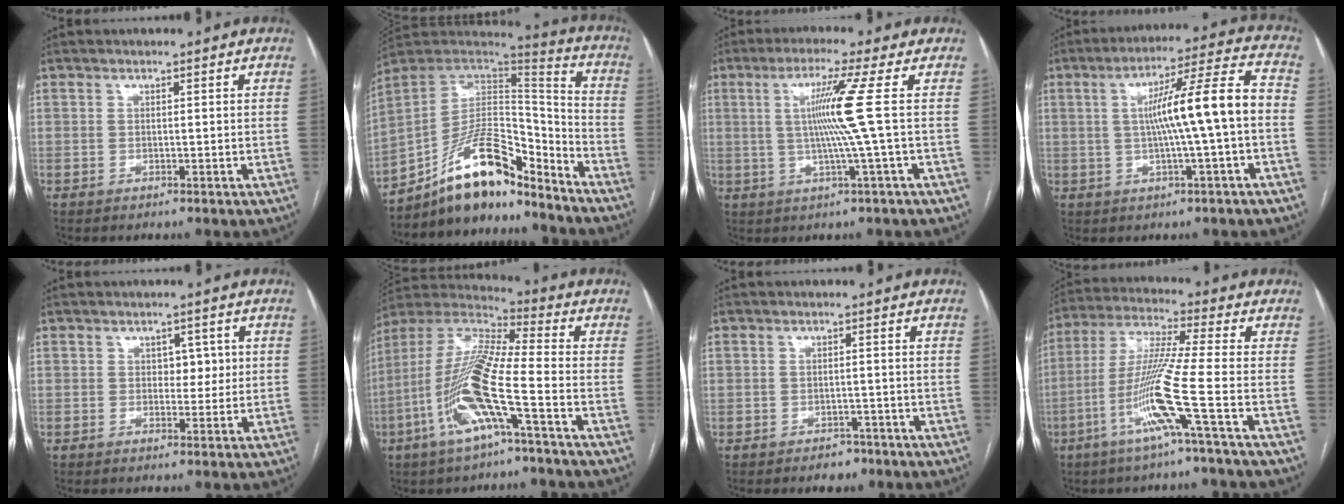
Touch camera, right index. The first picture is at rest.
{"total": 16.6, "force": [-13.4, 4.7, 8.7], "torque": [-0.137, 0.042, -0.233]}
{"total": 7.8, "force": [0.7, -2.7, 7.3], "torque": [-0.136, 0.000, 0.021]}
{"total": 12.0, "force": [-0.6, -0.4, 12.0], "torque": [-0.190, 0.022, -0.010]}
{"total": 2.9, "force": [0.6, 2.1, 2.0], "torque": [-0.016, 0.005, 0.008]}
{"total": 15.7, "force": [-5.7, 1.9, 14.5], "torque": [-0.311, -0.001, -0.113]}
{"total": 2.5, "force": [-1.8, 1.5, 0.8], "torque": [-0.007, 0.003, -0.018]}
{"total": 12.1, "force": [-4.8, -2.2, 10.9], "torque": [-0.221, -0.011, -0.099]}